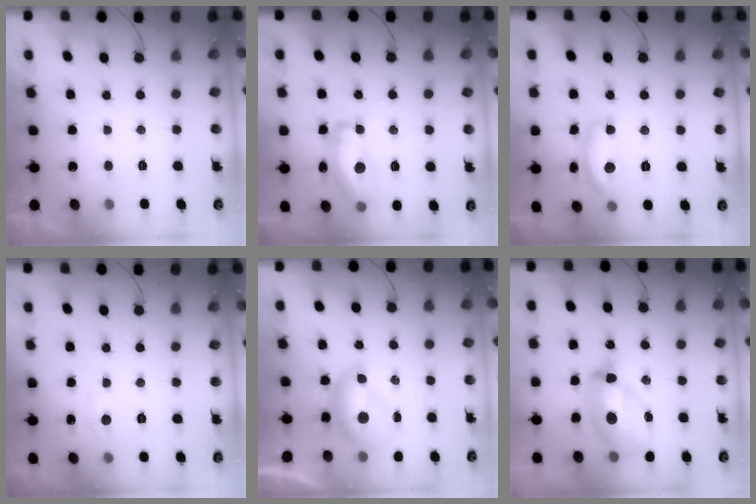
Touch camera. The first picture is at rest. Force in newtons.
{"total": 13.4, "press": 13.4, "slide": 0.8}
{"total": 12.6, "press": 12.6, "slide": 0.9}
{"total": 3.9, "press": 3.9, "slide": 0.5}
{"total": 7.2, "press": 7.2, "slide": 0.7}
{"total": 15.2, "press": 15.1, "slide": 1.6}